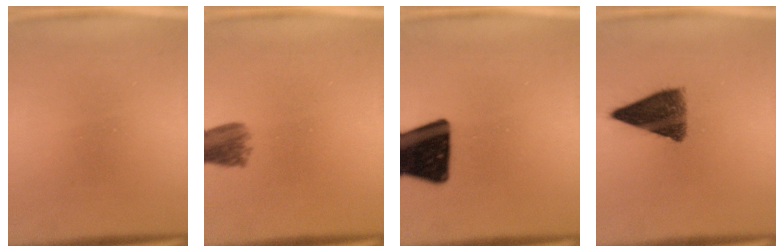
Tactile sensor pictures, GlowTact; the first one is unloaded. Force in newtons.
{"total": 4.2}
{"total": 18.6}
{"total": 8.4}